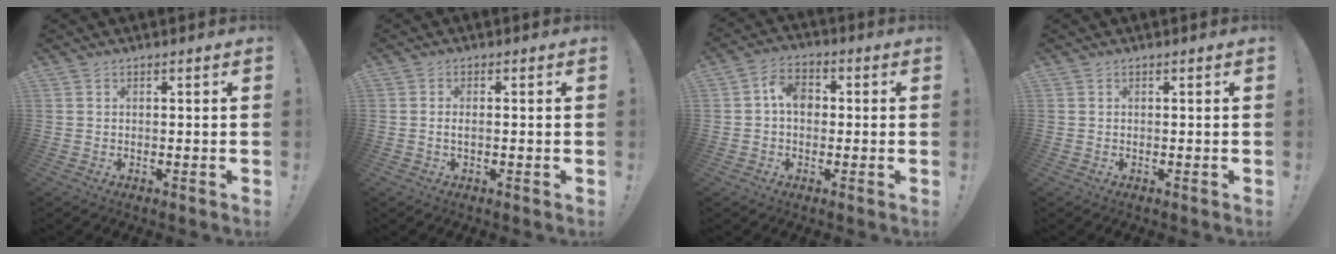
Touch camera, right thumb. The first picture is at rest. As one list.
[{"total": 1.5, "force": [-0.5, 0.4, 1.3], "torque": [-0.031, 0.006, -0.006]}, {"total": 7.0, "force": [0.6, 5.1, 4.7], "torque": [-0.080, 0.014, 0.014]}, {"total": 0.0}]